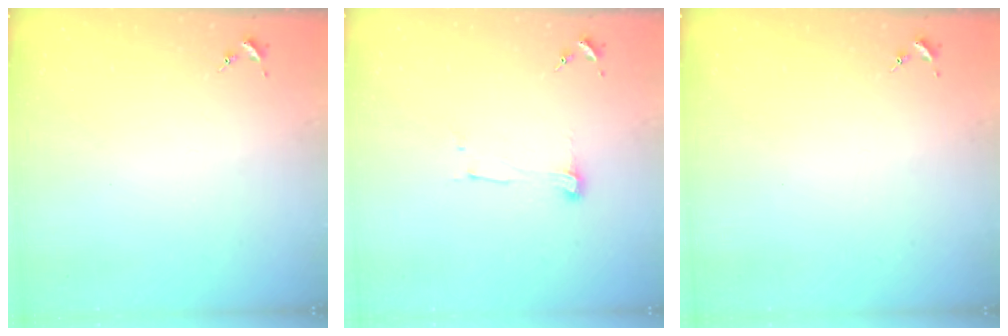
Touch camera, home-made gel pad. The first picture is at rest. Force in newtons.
{"total": 5.6, "press": 5.6, "slide": 0.3}
{"total": 0.0}